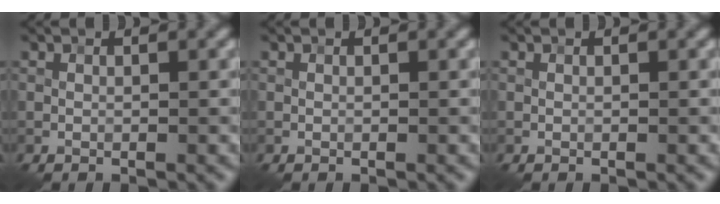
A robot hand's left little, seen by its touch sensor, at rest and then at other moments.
{"total": 0.0}
{"total": 0.0}